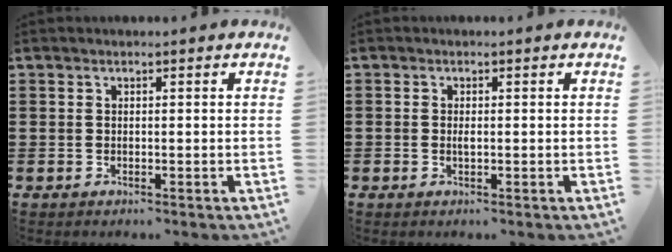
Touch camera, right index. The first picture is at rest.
{"total": 0.8, "force": [-0.1, 0.4, 0.7], "torque": [-0.015, -0.001, -0.002]}